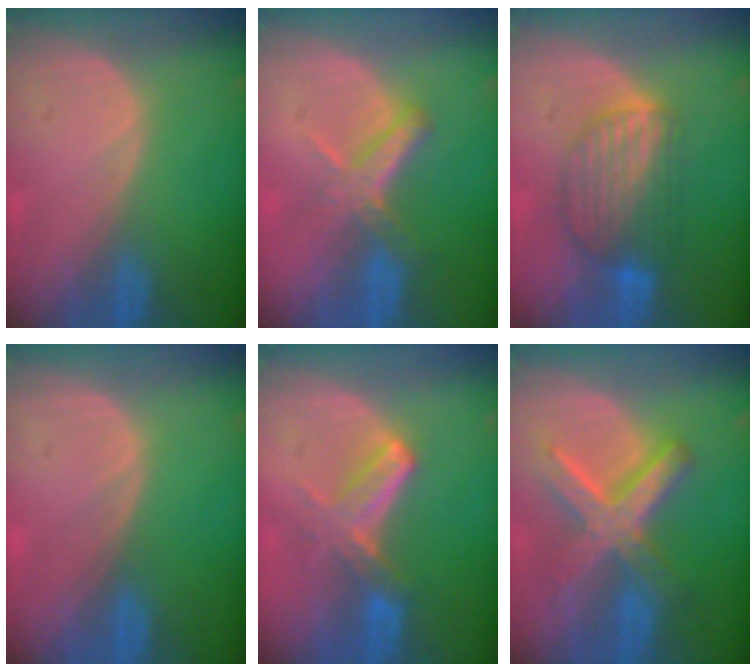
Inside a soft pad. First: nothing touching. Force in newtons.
{"total": 5.5, "press": 4.9, "slide": 2.6}
{"total": 7.4, "press": 7.2, "slide": 1.7}
{"total": 0.0}
{"total": 5.6, "press": 5.3, "slide": 1.8}
{"total": 8.9, "press": 8.9, "slide": 0.7}